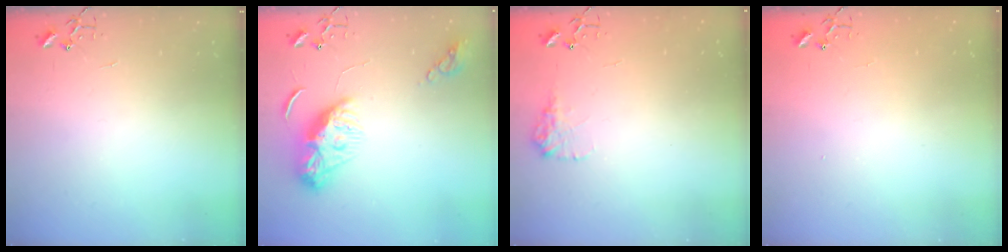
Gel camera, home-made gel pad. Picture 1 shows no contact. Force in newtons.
{"total": 9.9, "press": 9.8, "slide": 1.1}
{"total": 9.6, "press": 9.6, "slide": 0.3}
{"total": 1.3, "press": 1.2, "slide": 0.1}